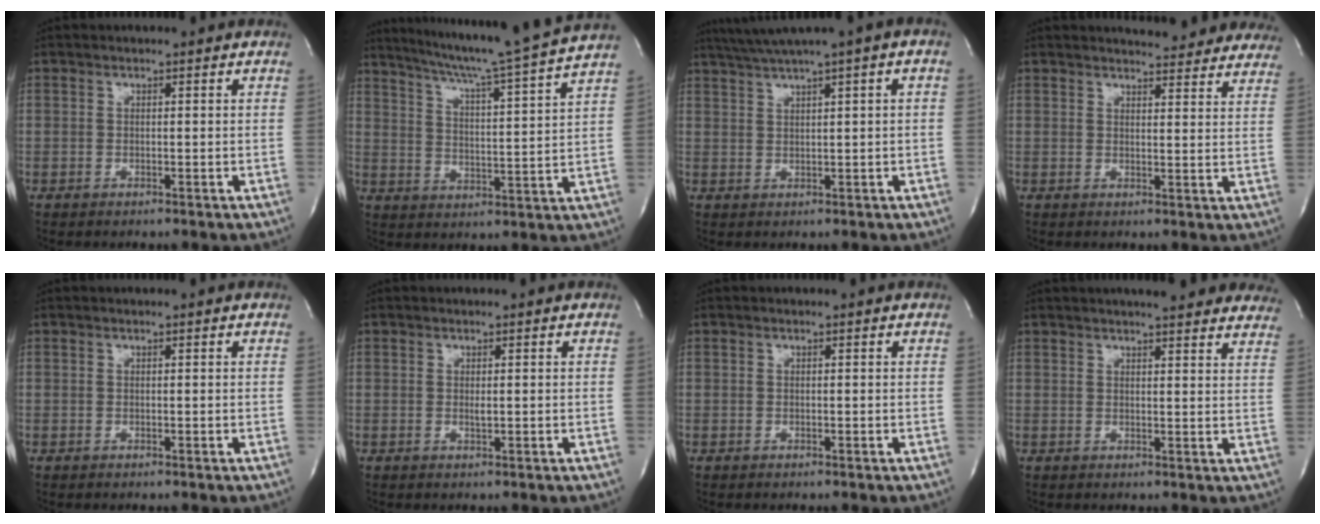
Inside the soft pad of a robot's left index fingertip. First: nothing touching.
{"total": 18.7, "force": [16.4, -2.5, 8.8], "torque": [-0.148, -0.038, 0.225]}
{"total": 6.1, "force": [3.6, -0.4, 4.9], "torque": [-0.090, 0.024, 0.065]}
{"total": 14.5, "force": [13.7, 2.8, 3.8], "torque": [-0.025, -0.020, 0.140]}
{"total": 0.0}
{"total": 0.5, "force": [0.0, 0.1, 0.5], "torque": [-0.016, -0.005, 0.002]}
{"total": 0.0}
{"total": 16.6, "force": [14.8, 2.9, 6.9], "torque": [-0.081, 0.006, 0.166]}